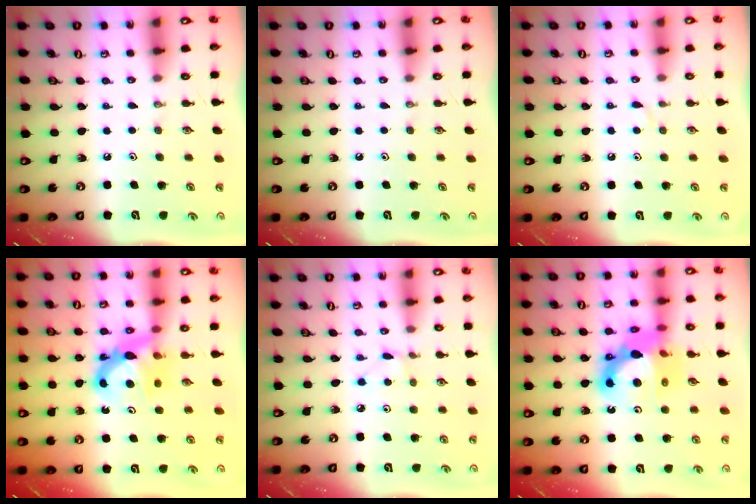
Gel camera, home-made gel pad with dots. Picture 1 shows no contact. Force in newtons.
{"total": 0.0}
{"total": 3.1, "press": 3.1, "slide": 0.5}
{"total": 7.5, "press": 7.5, "slide": 0.1}
{"total": 2.4, "press": 2.4, "slide": 0.3}
{"total": 15.4, "press": 15.4, "slide": 1.2}